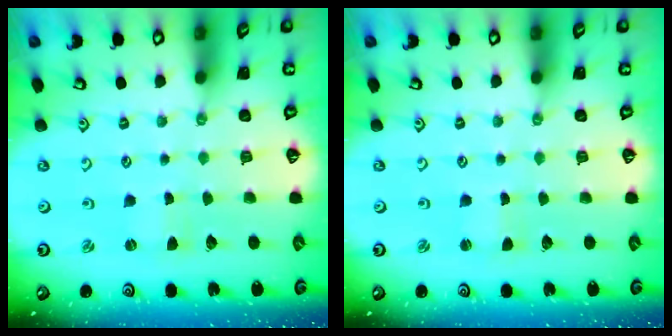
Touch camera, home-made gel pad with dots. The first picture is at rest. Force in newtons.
{"total": 0.0}